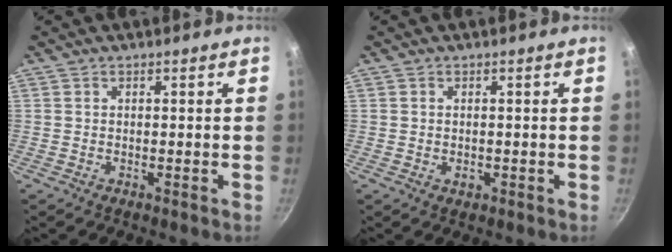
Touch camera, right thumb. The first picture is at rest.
{"total": 1.3, "force": [-0.3, 0.9, 0.9], "torque": [-0.012, -0.001, -0.004]}